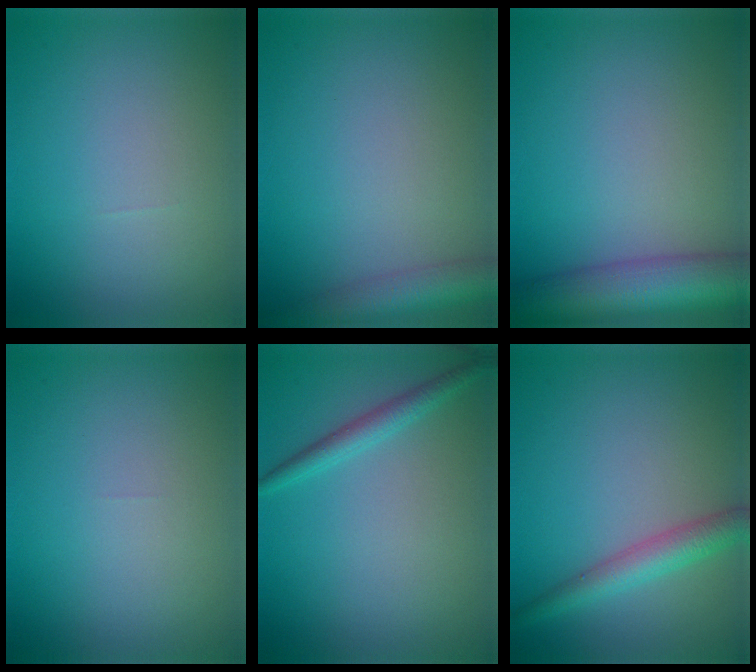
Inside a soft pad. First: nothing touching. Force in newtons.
{"total": 4.4, "press": 4.4, "slide": 0.2}
{"total": 8.5, "press": 8.5, "slide": 0.5}
{"total": 0.0}
{"total": 1.9, "press": 1.9, "slide": 0.1}
{"total": 3.3, "press": 3.3, "slide": 0.1}